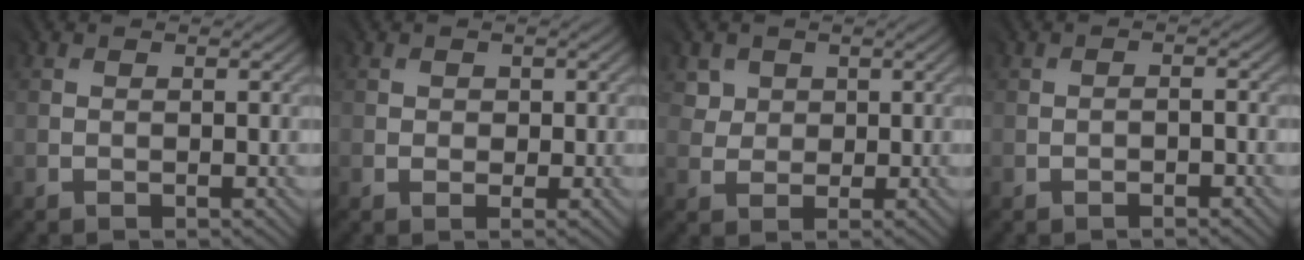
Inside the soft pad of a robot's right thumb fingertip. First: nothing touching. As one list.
[{"total": 1.2, "force": [0.2, 1.0, 0.7], "torque": [-0.010, -0.004, 0.007]}, {"total": 2.7, "force": [1.5, 2.3, 0.1], "torque": [-0.002, -0.004, 0.031]}, {"total": 1.0, "force": [-0.7, 0.2, 0.8], "torque": [-0.005, 0.002, -0.014]}]